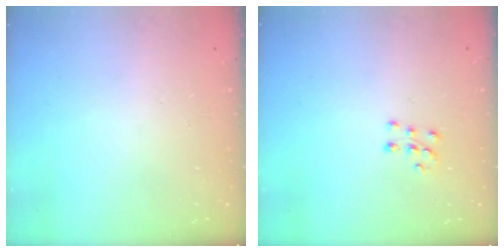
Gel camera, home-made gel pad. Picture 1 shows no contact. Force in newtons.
{"total": 7.6, "press": 7.6, "slide": 0.5}